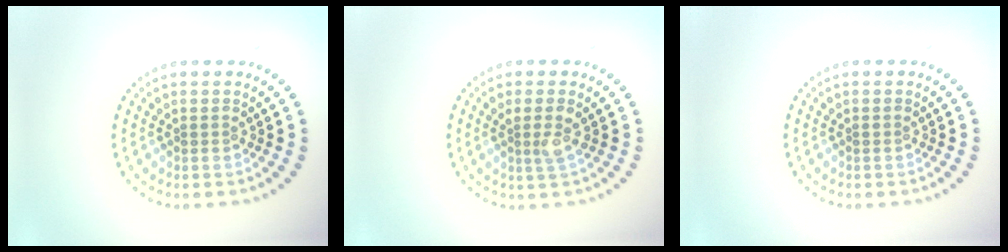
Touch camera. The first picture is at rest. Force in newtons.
{"total": 1.7, "press": 1.4, "slide": 1.0}
{"total": 0.0}